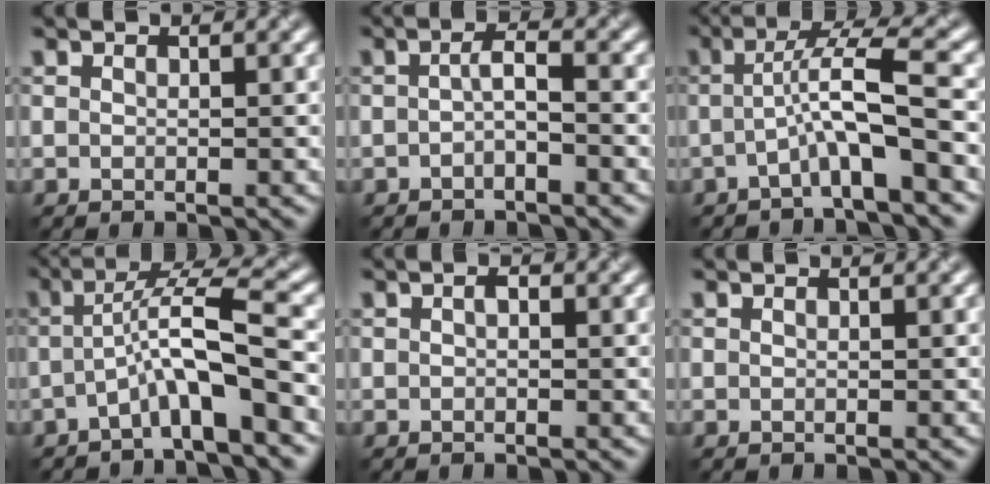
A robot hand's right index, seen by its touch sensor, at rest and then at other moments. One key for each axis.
{"total": 1.7, "fx": -0.6, "fy": 0.3, "fz": 1.6, "tx": -0.029, "ty": 0.004, "tz": -0.014}
{"total": 4.9, "fx": -1.1, "fy": 0.4, "fz": 4.7, "tx": -0.086, "ty": 0.018, "tz": -0.029}
{"total": 5.4, "fx": -1.6, "fy": 0.7, "fz": 5.2, "tx": -0.093, "ty": 0.023, "tz": -0.038}
{"total": 0.7, "fx": 0.0, "fy": 0.3, "fz": 0.6, "tx": -0.011, "ty": 0.001, "tz": -0.001}
{"total": 0.0}